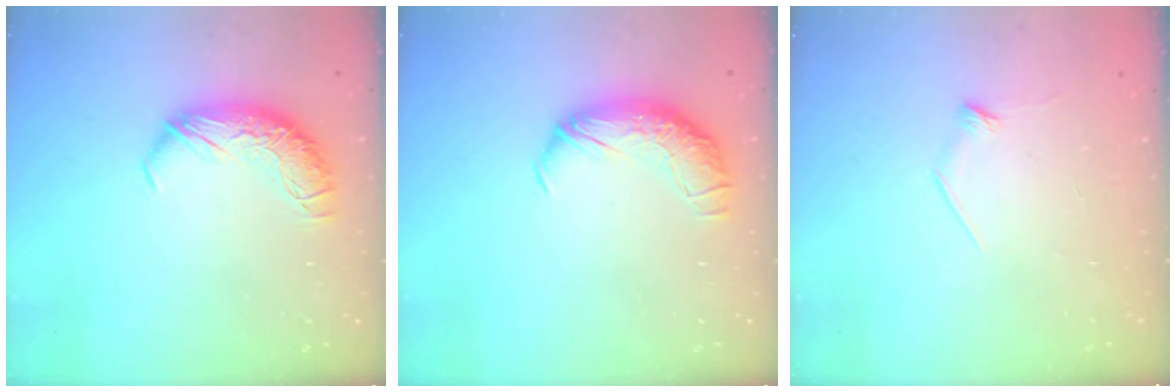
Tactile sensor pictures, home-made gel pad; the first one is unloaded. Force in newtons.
{"total": 1.5, "press": 0.2, "slide": 1.5}
{"total": 8.0, "press": 8.0, "slide": 0.7}